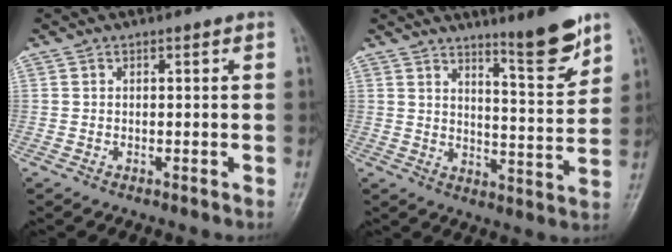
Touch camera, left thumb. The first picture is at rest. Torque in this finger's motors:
{"motor_torque": [0.34, 0.23, 0.04, -0.57, 0.06]}